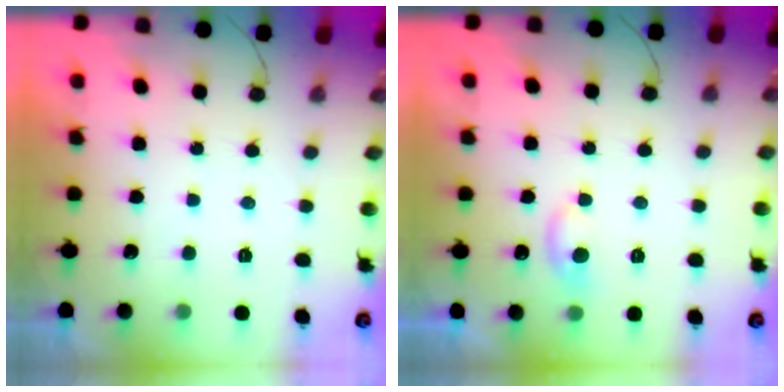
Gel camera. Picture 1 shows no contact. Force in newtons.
{"total": 5.2, "press": 5.2, "slide": 0.7}